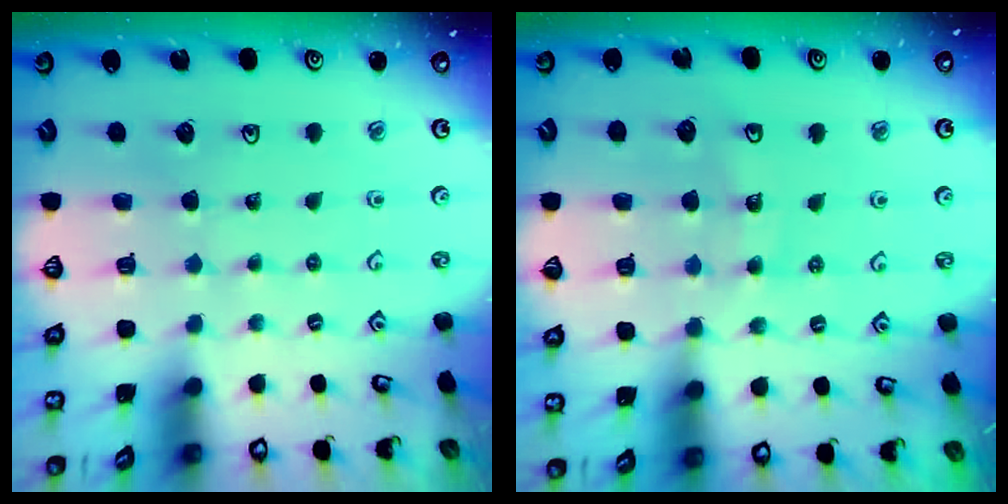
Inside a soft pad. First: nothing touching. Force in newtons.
{"total": 11.2, "press": 10.7, "slide": 3.2}